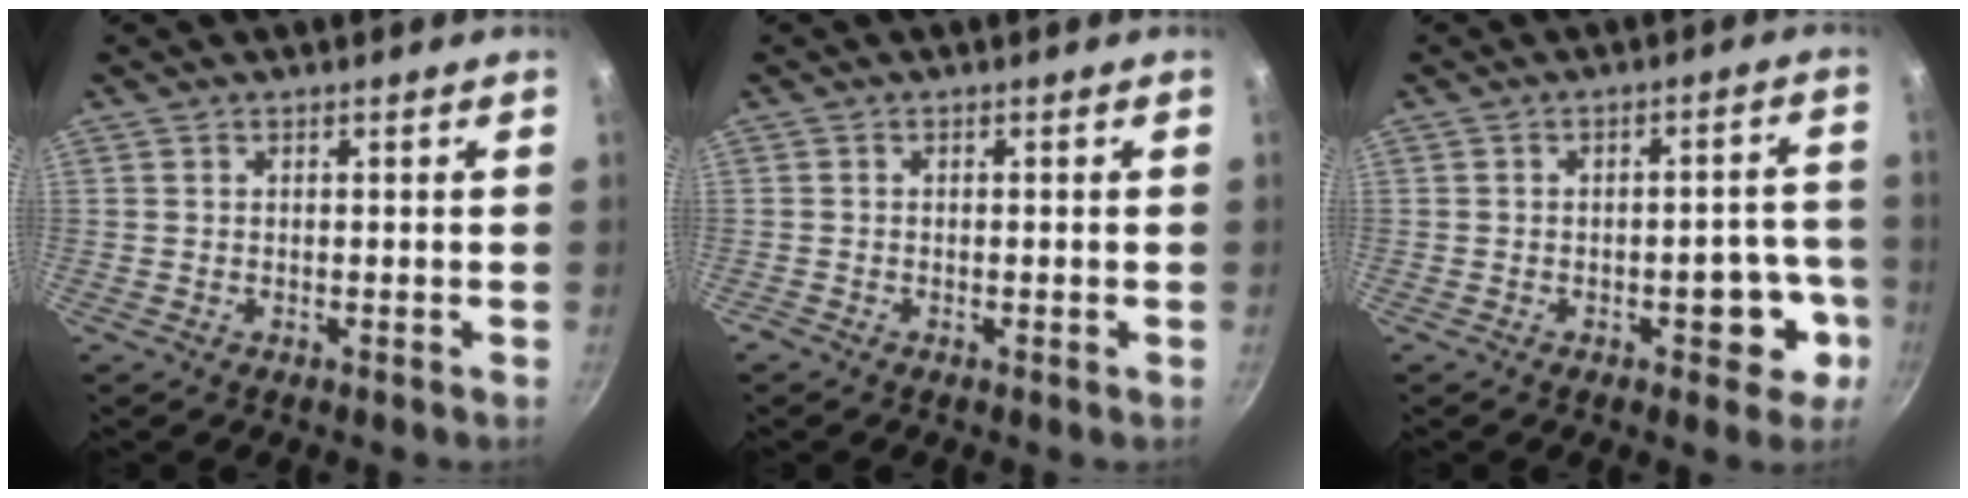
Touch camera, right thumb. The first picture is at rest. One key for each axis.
{"total": 0.5, "fx": -0.4, "fy": 0.2, "fz": 0.3, "tx": -0.007, "ty": 0.002, "tz": -0.009}
{"total": 8.0, "fx": -3.2, "fy": 4.2, "fz": 6.0, "tx": -0.031, "ty": 0.030, "tz": -0.038}